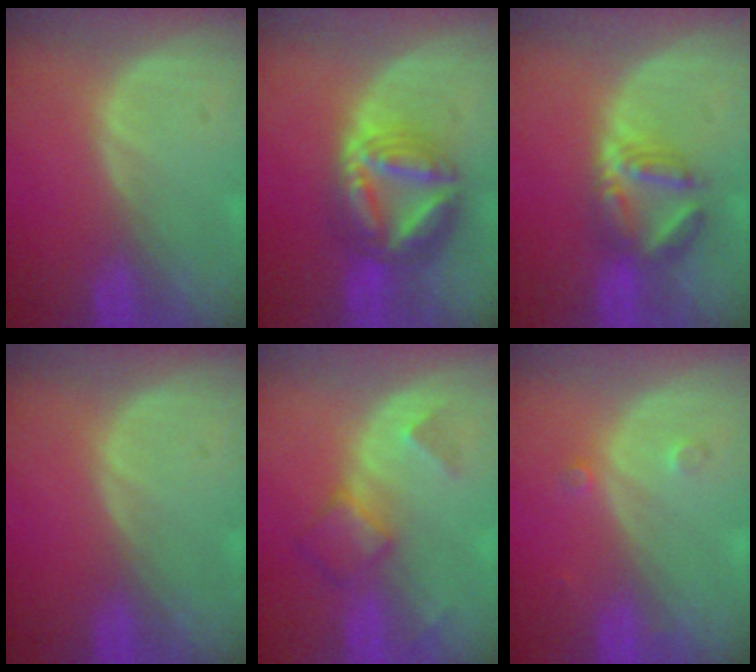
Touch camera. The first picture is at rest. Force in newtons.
{"total": 8.8, "press": 8.8, "slide": 0.8}
{"total": 5.8, "press": 5.7, "slide": 1.2}
{"total": 0.0}
{"total": 4.8, "press": 4.6, "slide": 1.4}
{"total": 1.5, "press": 1.2, "slide": 0.8}